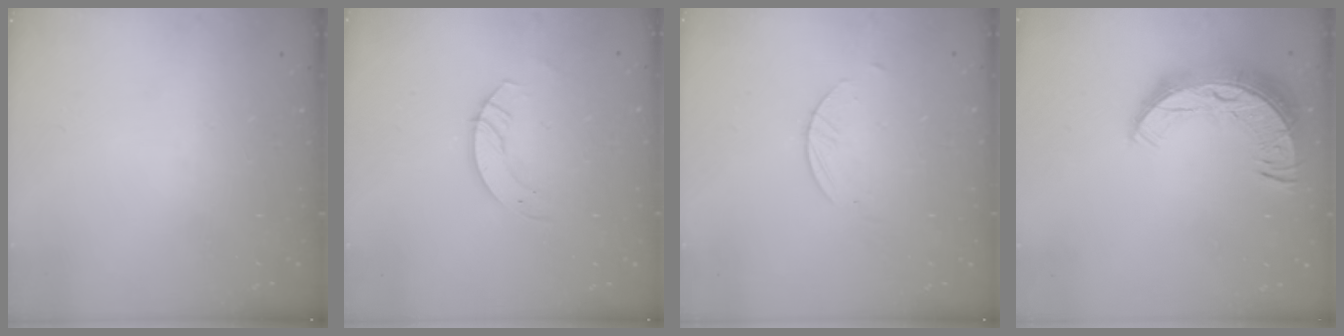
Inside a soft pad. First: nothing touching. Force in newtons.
{"total": 3.2, "press": 3.2, "slide": 0.2}
{"total": 1.5, "press": 1.5, "slide": 0.1}
{"total": 13.3, "press": 13.3, "slide": 0.9}